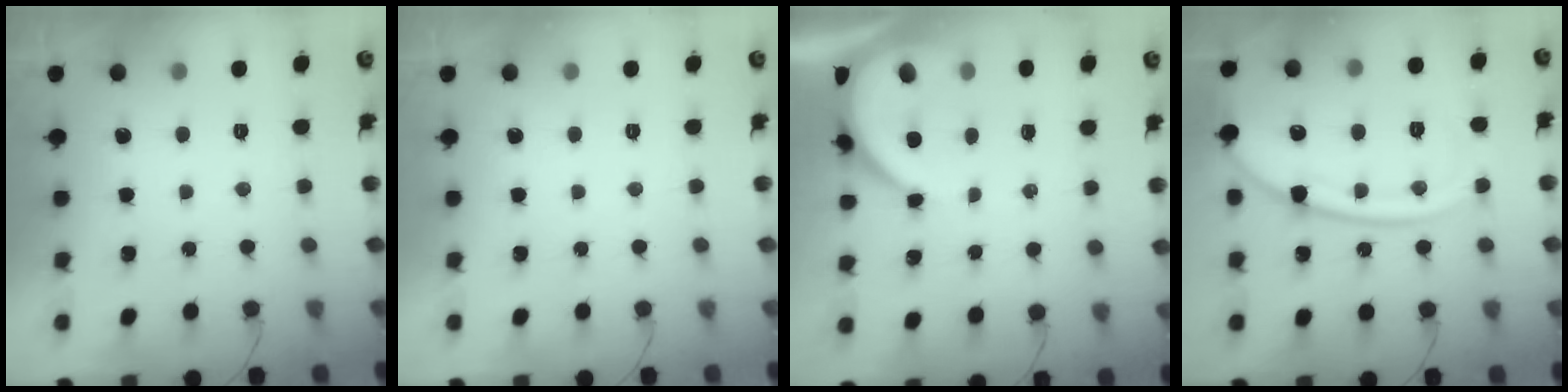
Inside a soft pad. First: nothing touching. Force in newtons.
{"total": 0.0}
{"total": 6.4, "press": 6.4, "slide": 0.5}
{"total": 17.6, "press": 17.5, "slide": 2.0}